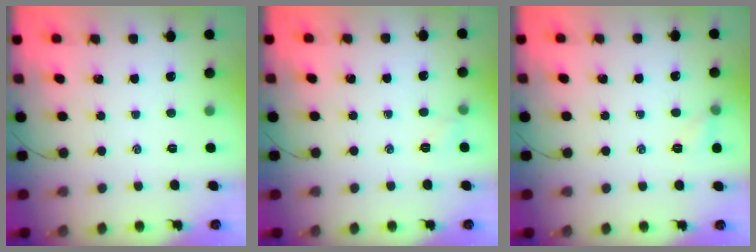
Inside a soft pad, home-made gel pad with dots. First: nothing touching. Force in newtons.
{"total": 4.7, "press": 4.6, "slide": 1.0}
{"total": 5.0, "press": 4.8, "slide": 1.5}